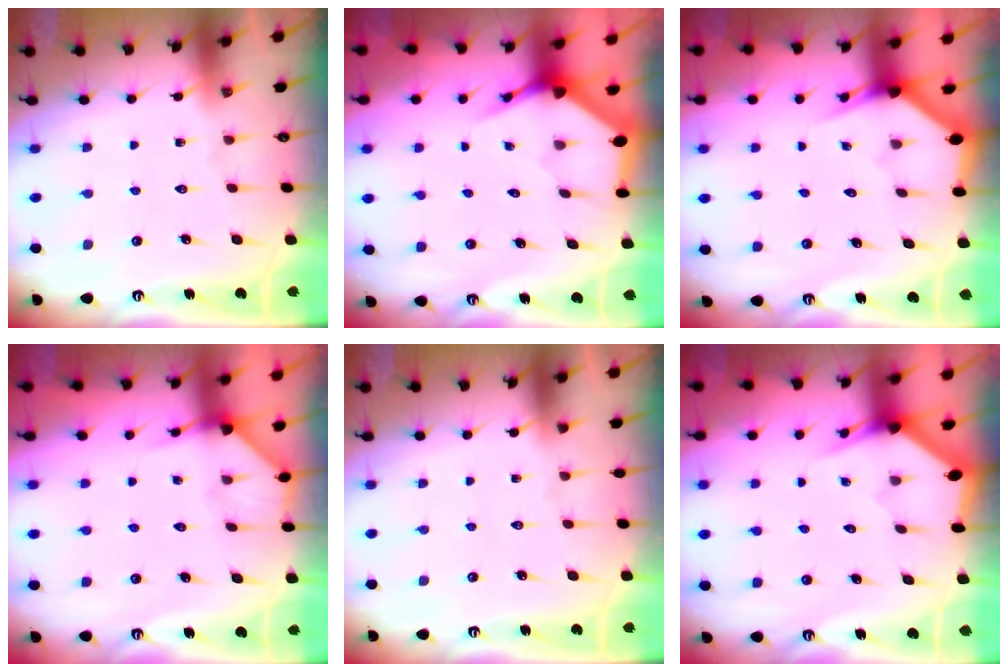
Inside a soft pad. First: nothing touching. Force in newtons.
{"total": 3.7, "press": 3.7, "slide": 0.5}
{"total": 2.7, "press": 2.7, "slide": 0.1}
{"total": 3.4, "press": 3.4, "slide": 0.4}
{"total": 0.0}
{"total": 3.2, "press": 3.2, "slide": 0.1}